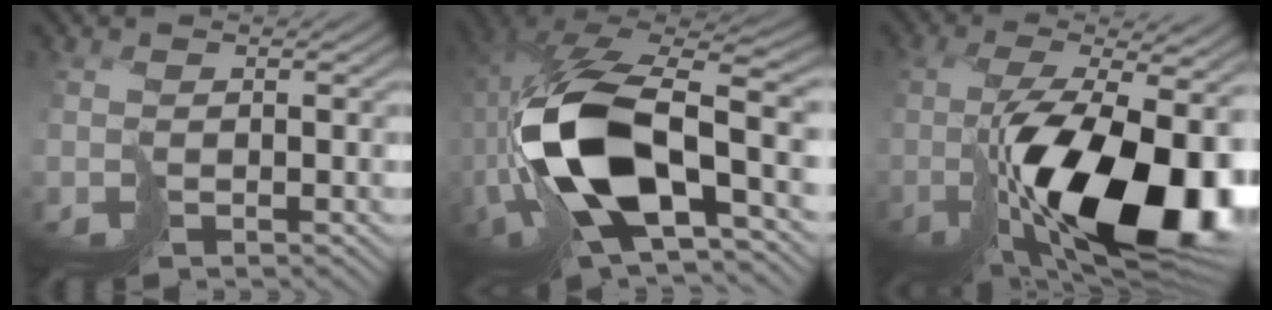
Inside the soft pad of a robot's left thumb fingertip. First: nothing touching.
{"total": 16.7, "force": [-2.5, 7.7, 14.6], "torque": [-0.327, -0.013, -0.032]}
{"total": 16.4, "force": [-3.9, 6.3, 14.6], "torque": [-0.273, -0.016, -0.055]}